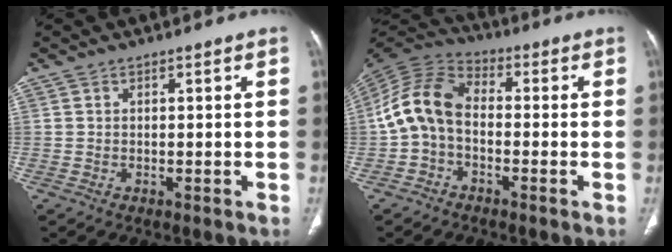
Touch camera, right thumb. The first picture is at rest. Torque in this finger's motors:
{"motor_torque": [0.34, 1.66, 1.03, -0.57, 0.34]}